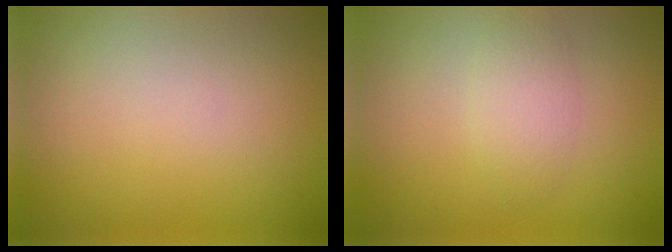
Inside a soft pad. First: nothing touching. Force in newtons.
{"total": 2.4, "press": 2.4, "slide": 0.0}